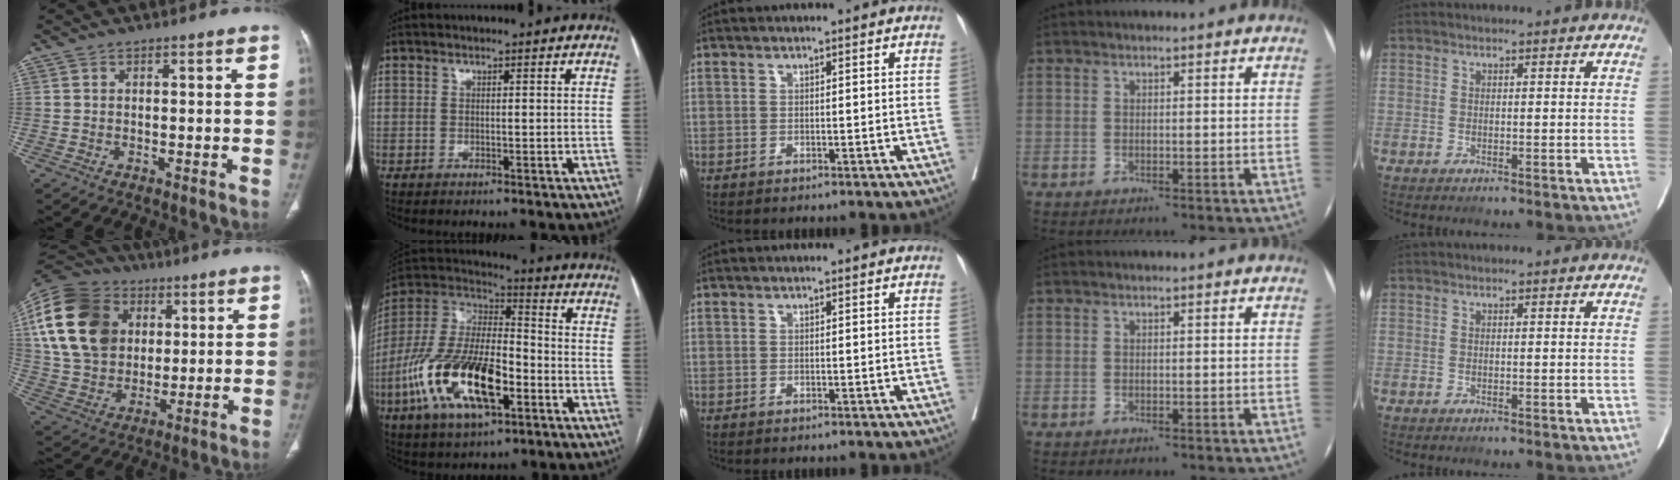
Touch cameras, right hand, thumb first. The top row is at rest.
{"thumb": {"total": 24.5, "force": [6.4, 18.7, 14.5], "torque": [-0.292, 0.021, 0.121]}, "index": {"total": 20.0, "force": [-7.2, 7.7, 17.0], "torque": [-0.356, 0.000, -0.122]}}